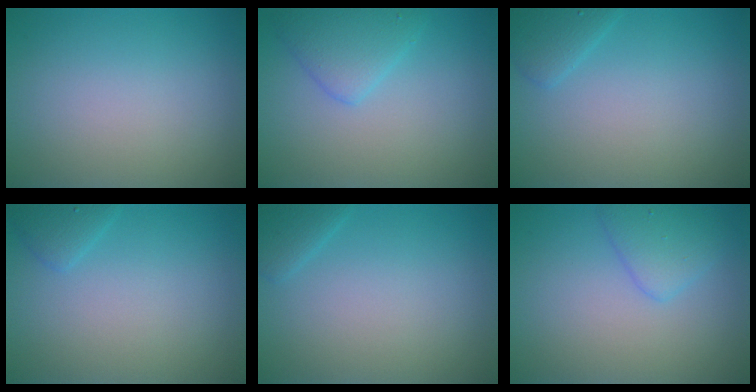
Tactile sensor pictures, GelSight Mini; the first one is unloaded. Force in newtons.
{"total": 2.8, "press": 2.8, "slide": 0.2}
{"total": 1.6, "press": 1.6, "slide": 0.1}
{"total": 1.3, "press": 1.3, "slide": 0.2}
{"total": 1.4, "press": 1.4, "slide": 0.1}
{"total": 2.5, "press": 2.5, "slide": 0.1}